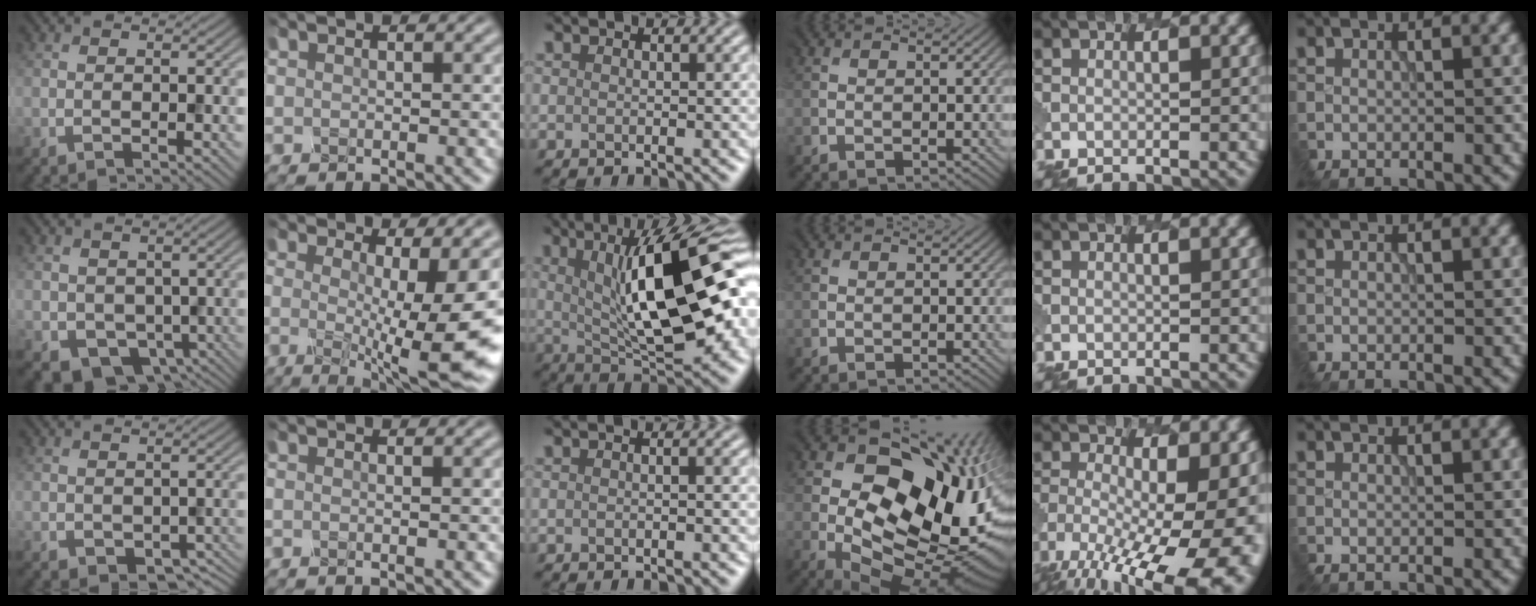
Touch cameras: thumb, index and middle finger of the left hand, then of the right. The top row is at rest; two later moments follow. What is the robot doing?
{"motion": "disassemble", "object": "battery cover"}